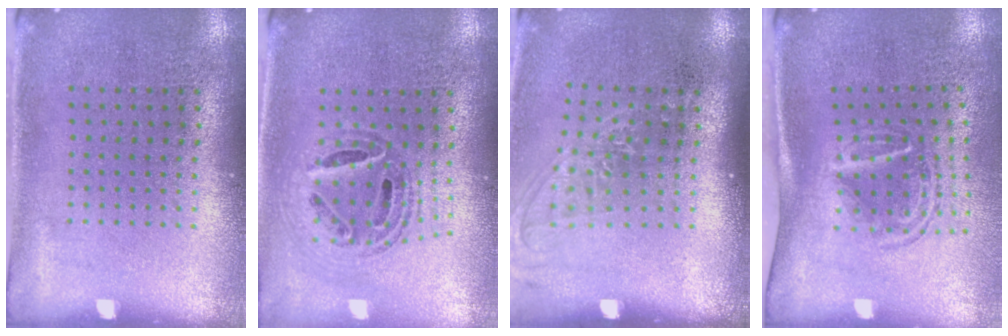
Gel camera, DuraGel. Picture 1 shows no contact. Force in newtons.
{"total": 0.9, "press": 0.8, "slide": 0.2}
{"total": 1.4, "press": 1.1, "slide": 0.8}
{"total": 1.7, "press": 1.1, "slide": 1.3}